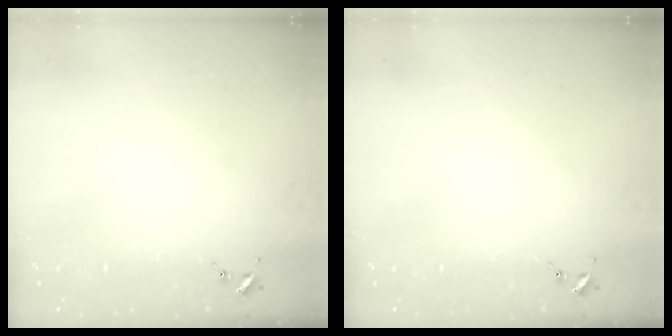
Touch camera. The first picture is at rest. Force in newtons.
{"total": 0.0}